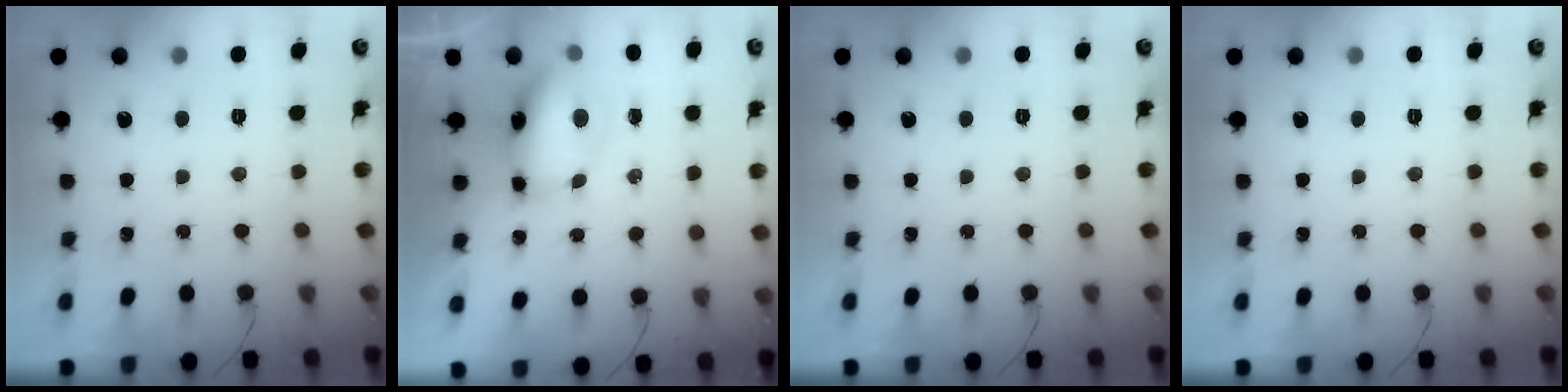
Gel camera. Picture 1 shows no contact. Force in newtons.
{"total": 9.1, "press": 9.0, "slide": 1.8}
{"total": 0.0}
{"total": 0.0}